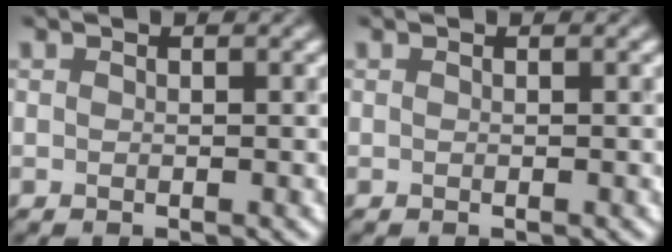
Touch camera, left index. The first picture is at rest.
{"total": 0.0}